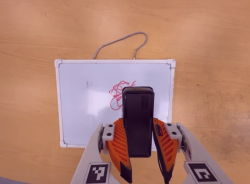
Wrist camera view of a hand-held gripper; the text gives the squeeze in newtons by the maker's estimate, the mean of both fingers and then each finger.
{"total": 7.8, "left": 5.7, "right": 10.0}